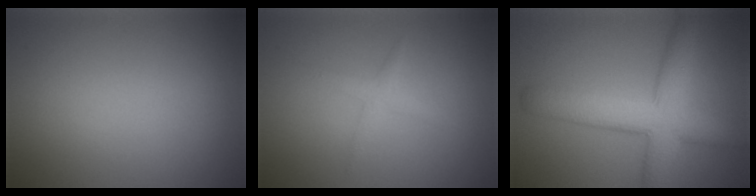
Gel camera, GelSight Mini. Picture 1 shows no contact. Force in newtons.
{"total": 1.3, "press": 1.3, "slide": 0.0}
{"total": 7.2, "press": 7.2, "slide": 0.3}